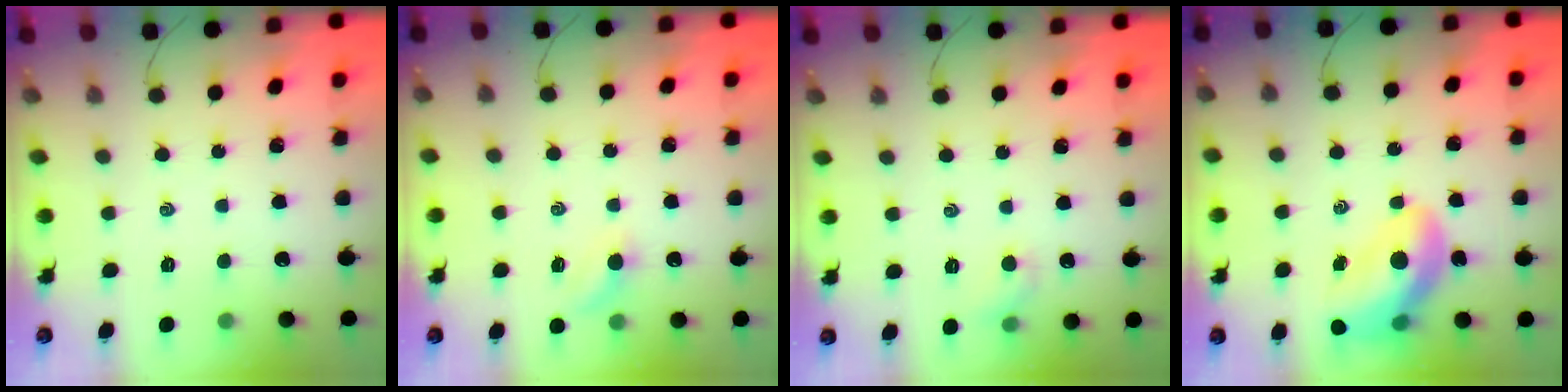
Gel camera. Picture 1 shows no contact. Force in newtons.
{"total": 3.9, "press": 3.8, "slide": 1.2}
{"total": 5.4, "press": 5.2, "slide": 1.4}
{"total": 14.5, "press": 13.9, "slide": 4.2}